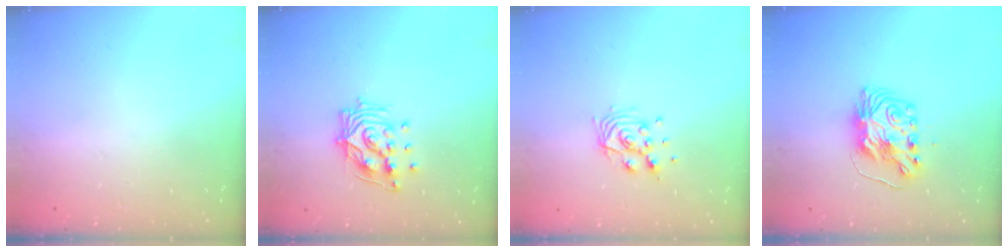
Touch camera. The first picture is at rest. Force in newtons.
{"total": 12.6, "press": 12.5, "slide": 1.3}
{"total": 8.9, "press": 8.9, "slide": 1.0}
{"total": 9.0, "press": 9.0, "slide": 0.6}